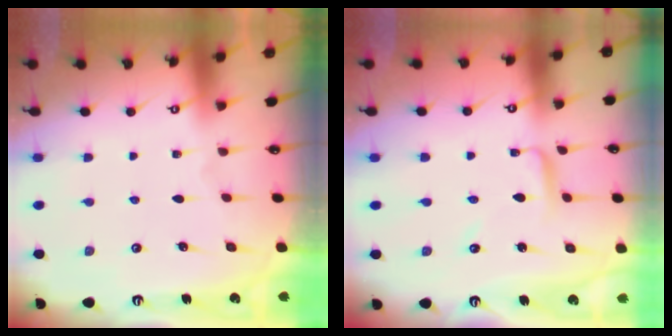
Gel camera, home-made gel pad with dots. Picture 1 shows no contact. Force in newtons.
{"total": 3.6, "press": 3.6, "slide": 0.2}